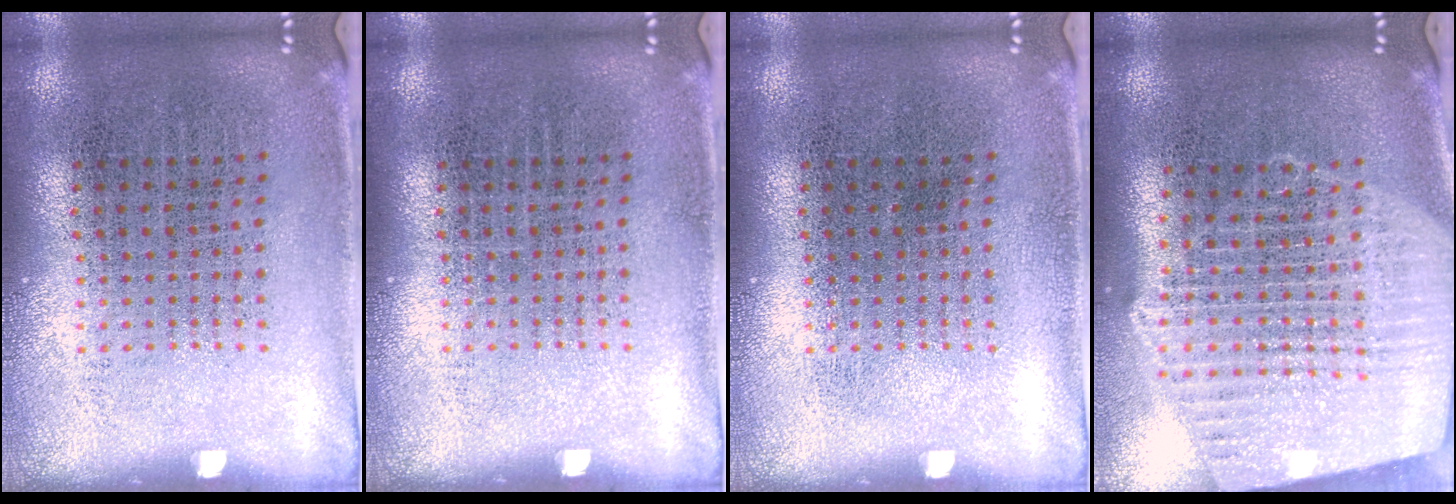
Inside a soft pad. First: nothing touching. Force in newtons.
{"total": 0.0}
{"total": 0.0}
{"total": 2.2, "press": 2.0, "slide": 1.0}